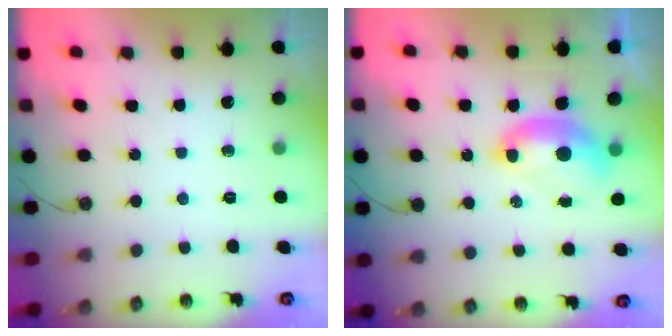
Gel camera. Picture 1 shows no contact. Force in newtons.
{"total": 2.5, "press": 2.4, "slide": 0.6}